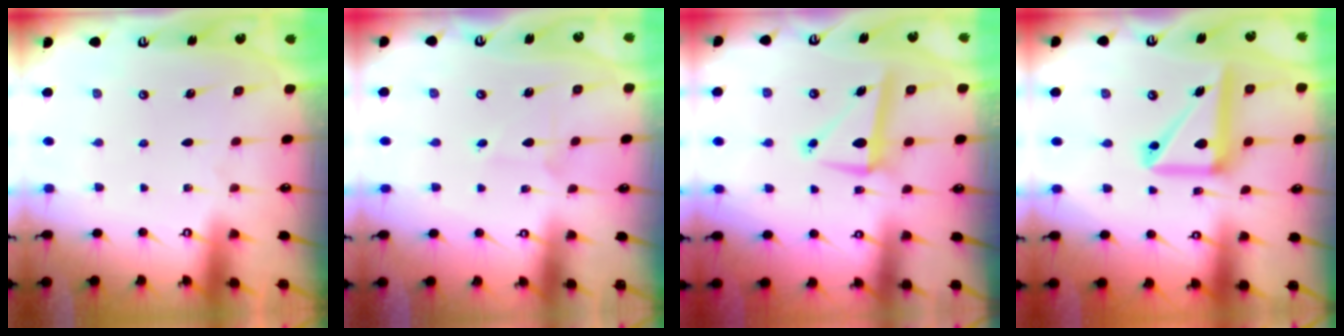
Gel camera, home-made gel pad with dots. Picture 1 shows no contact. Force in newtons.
{"total": 3.1, "press": 3.1, "slide": 0.3}
{"total": 9.7, "press": 9.5, "slide": 1.7}
{"total": 14.5, "press": 14.4, "slide": 2.0}